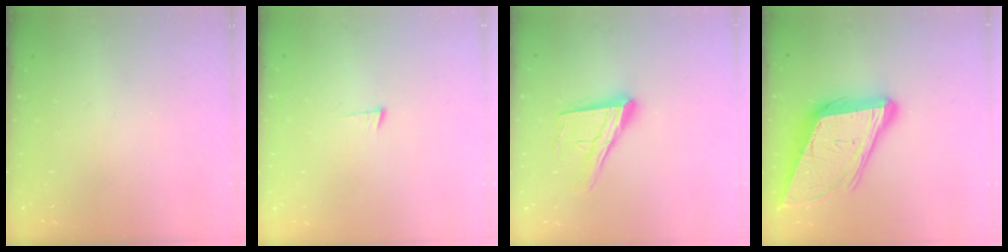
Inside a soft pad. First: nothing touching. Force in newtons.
{"total": 2.8, "press": 2.7, "slide": 0.5}
{"total": 15.2, "press": 15.2, "slide": 1.2}
{"total": 19.2, "press": 18.6, "slide": 4.7}